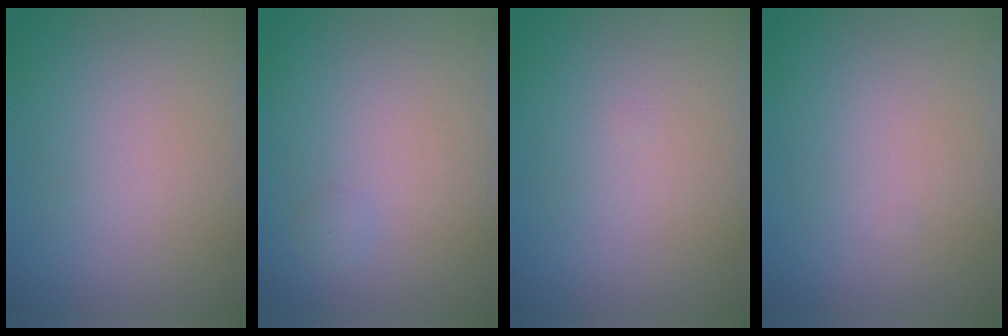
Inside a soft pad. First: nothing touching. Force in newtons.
{"total": 0.7, "press": 0.7, "slide": 0.1}
{"total": 0.0}
{"total": 0.0}